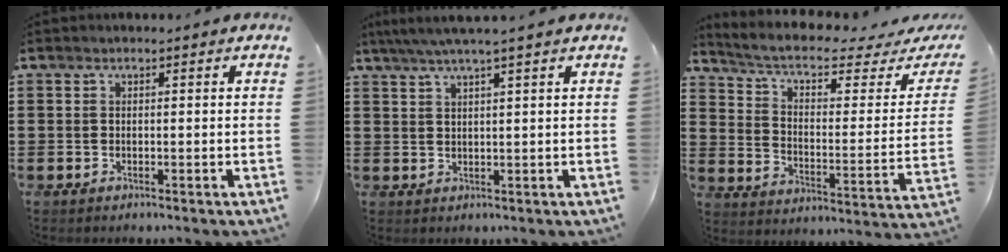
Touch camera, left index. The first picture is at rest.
{"total": 3.1, "force": [2.2, -0.3, 2.1], "torque": [-0.046, 0.000, 0.039]}
{"total": 5.8, "force": [4.1, 1.1, 3.9], "torque": [-0.096, -0.030, 0.065]}